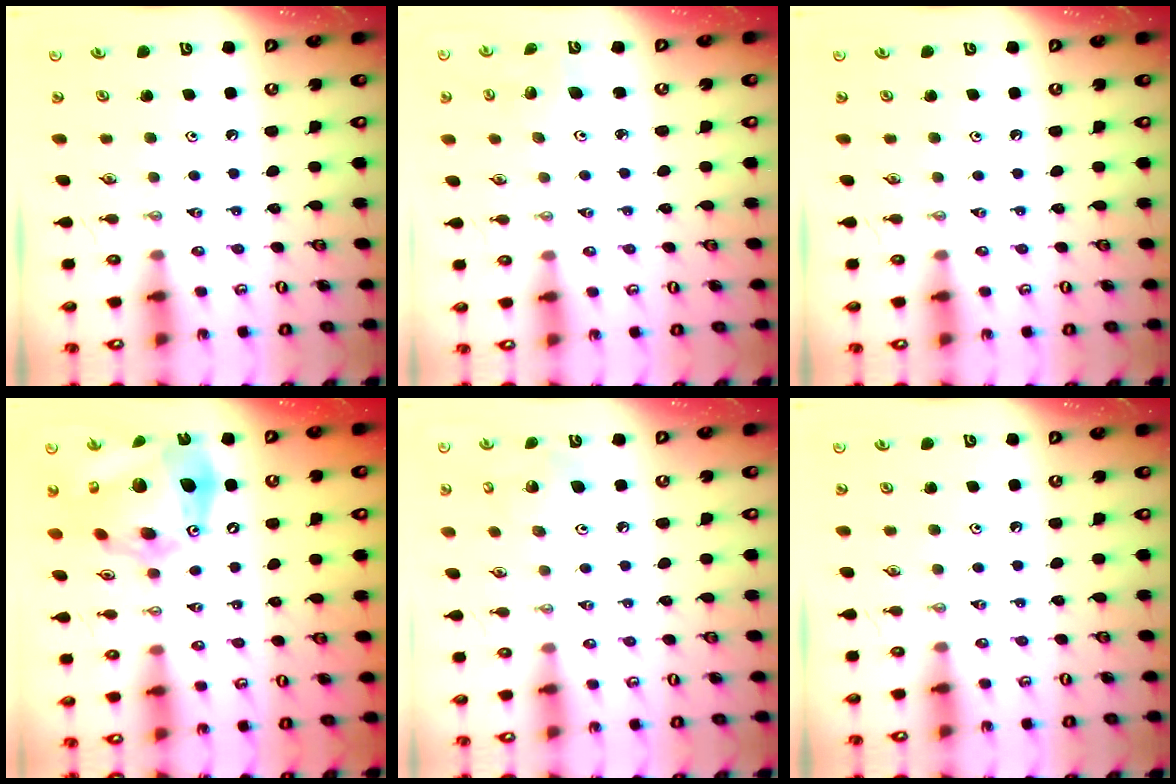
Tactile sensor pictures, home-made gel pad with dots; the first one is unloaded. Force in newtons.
{"total": 3.1, "press": 2.8, "slide": 1.3}
{"total": 0.0}
{"total": 24.0, "press": 23.8, "slide": 2.6}
{"total": 8.5, "press": 8.3, "slide": 2.0}
{"total": 0.0}